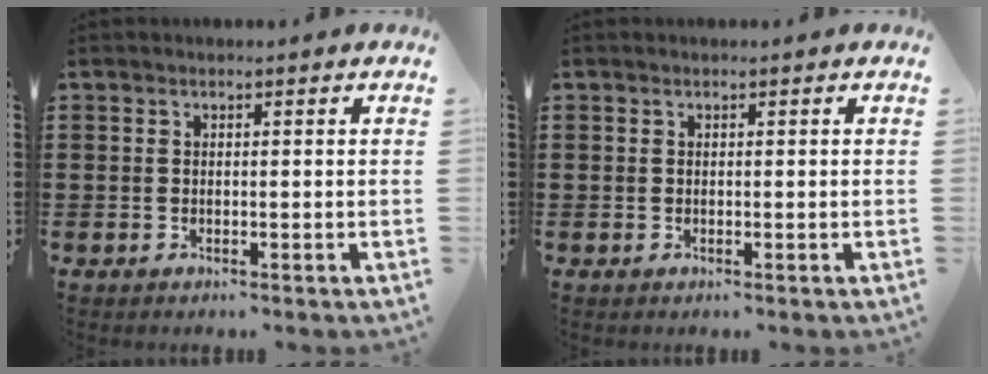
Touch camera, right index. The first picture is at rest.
{"total": 0.0}